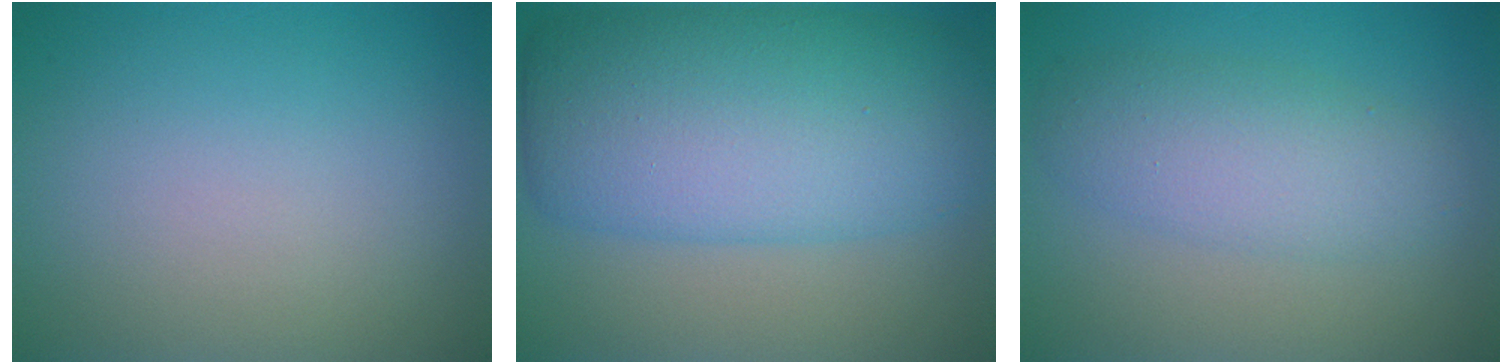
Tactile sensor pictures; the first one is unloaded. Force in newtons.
{"total": 11.8, "press": 11.8, "slide": 0.2}
{"total": 4.4, "press": 4.4, "slide": 0.2}